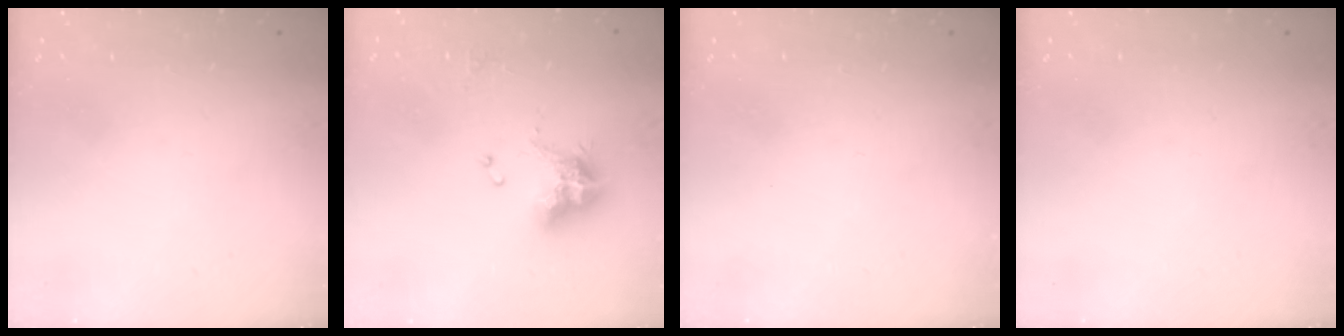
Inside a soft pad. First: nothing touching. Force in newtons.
{"total": 9.9, "press": 9.8, "slide": 1.1}
{"total": 0.0}
{"total": 0.0}